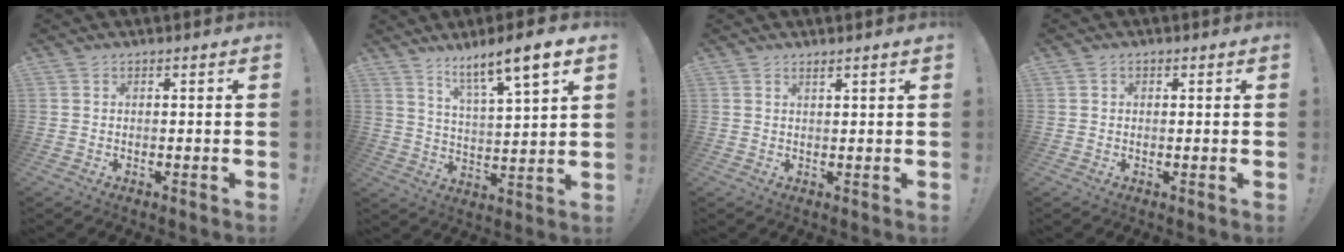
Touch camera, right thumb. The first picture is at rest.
{"total": 10.4, "force": [7.6, 0.7, 7.1], "torque": [-0.113, -0.053, 0.119]}
{"total": 1.4, "force": [1.1, -0.3, 0.9], "torque": [-0.016, -0.002, 0.018]}
{"total": 0.9, "force": [0.2, 0.8, 0.4], "torque": [-0.002, 0.001, 0.003]}